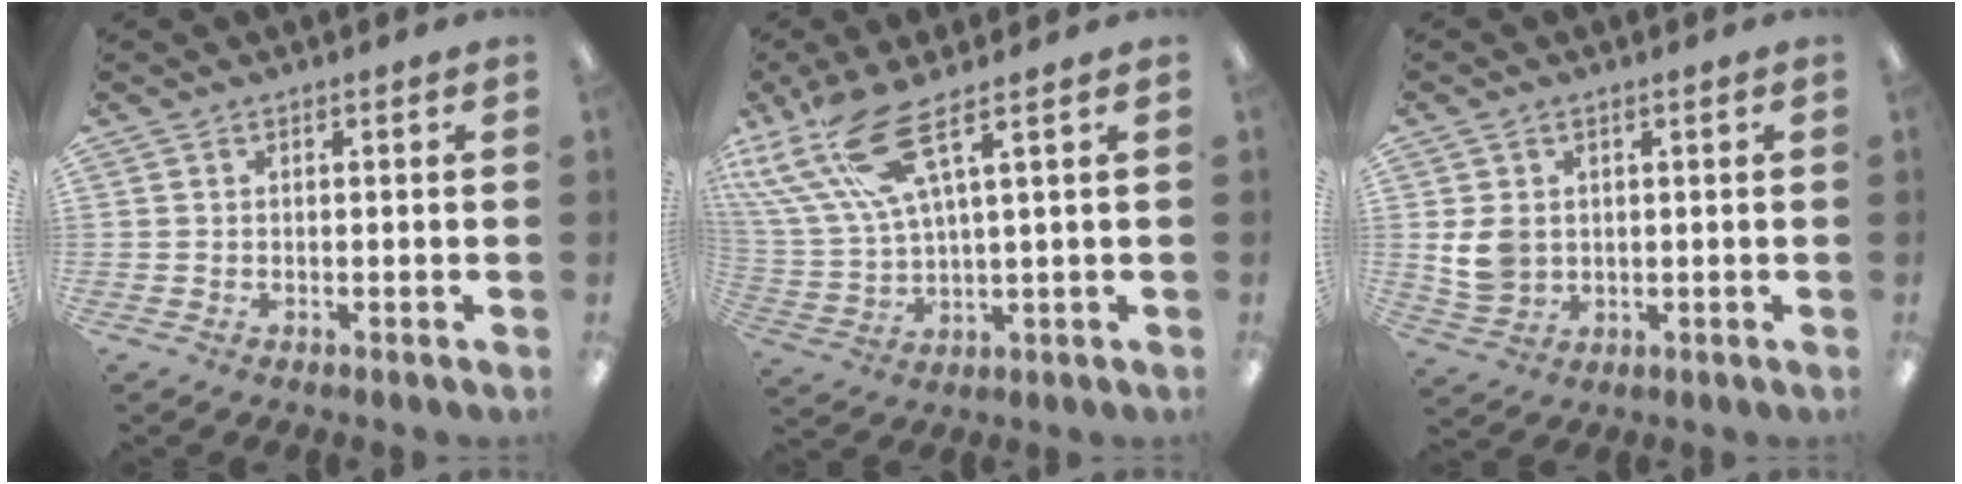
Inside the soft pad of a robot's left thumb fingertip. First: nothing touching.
{"total": 15.2, "force": [8.8, 4.4, 11.6], "torque": [-0.266, -0.037, 0.152]}
{"total": 6.6, "force": [1.5, 5.2, 3.8], "torque": [-0.080, 0.006, 0.032]}